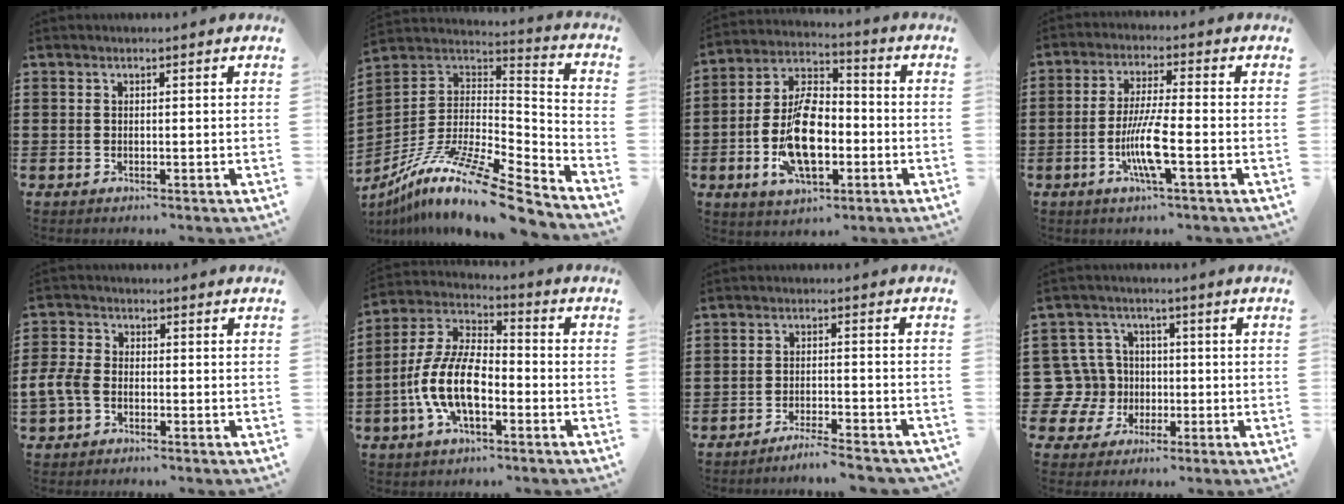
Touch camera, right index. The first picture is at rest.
{"total": 14.0, "force": [-9.9, 2.5, 9.6], "torque": [-0.184, 0.011, -0.186]}
{"total": 12.4, "force": [-3.2, 6.7, 10.0], "torque": [-0.212, 0.001, -0.061]}
{"total": 7.9, "force": [-2.5, 1.1, 7.4], "torque": [-0.156, -0.014, -0.053]}
{"total": 4.4, "force": [-2.0, 2.9, 2.6], "torque": [-0.077, -0.002, -0.045]}
{"total": 10.9, "force": [-4.0, 5.0, 8.9], "torque": [-0.219, -0.004, -0.083]}
{"total": 3.7, "force": [-3.6, -0.3, 0.9], "torque": [-0.018, -0.003, -0.074]}
{"total": 9.0, "force": [-0.6, 8.6, 2.6], "torque": [-0.122, 0.010, -0.010]}